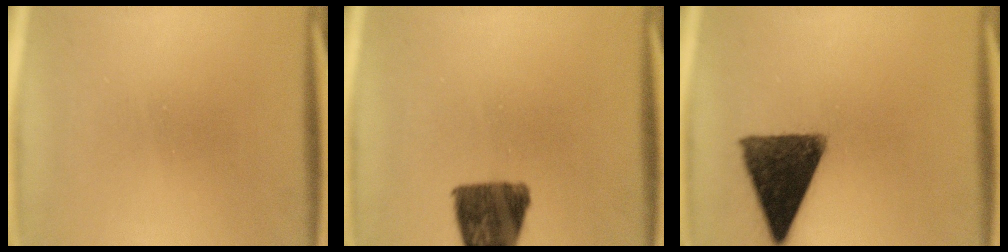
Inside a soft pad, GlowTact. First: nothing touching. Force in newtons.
{"total": 11.2}
{"total": 13.5}